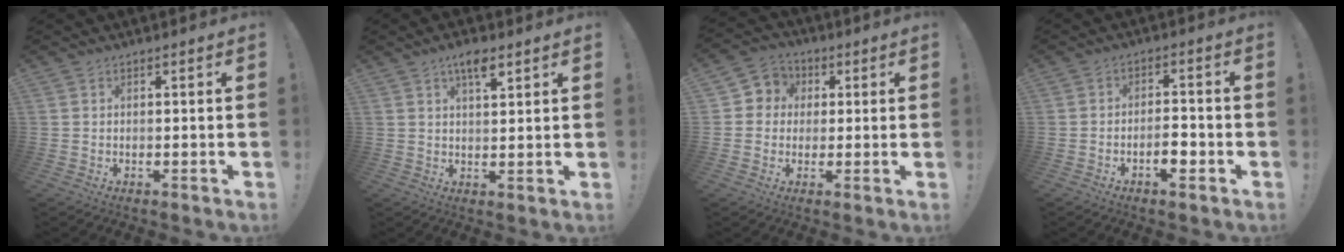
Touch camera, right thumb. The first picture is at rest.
{"total": 5.4, "force": [3.2, 1.6, 4.0], "torque": [-0.057, -0.016, 0.049]}
{"total": 6.5, "force": [-0.1, 6.3, 1.6], "torque": [-0.015, 0.010, 0.002]}
{"total": 5.0, "force": [-2.4, 2.4, 3.6], "torque": [-0.054, 0.011, -0.039]}